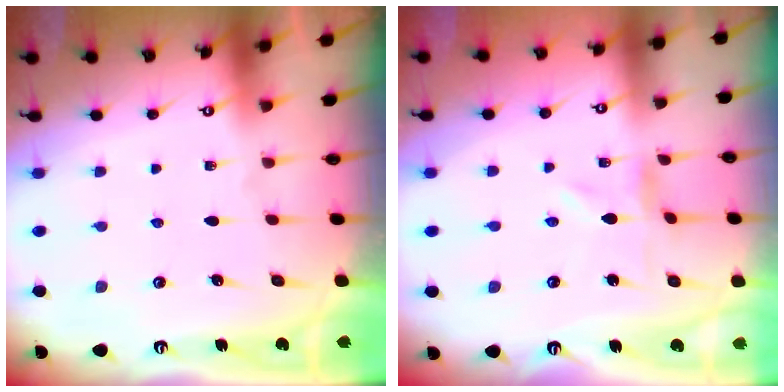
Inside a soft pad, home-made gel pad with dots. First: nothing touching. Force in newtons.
{"total": 0.8, "press": 0.8, "slide": 0.2}